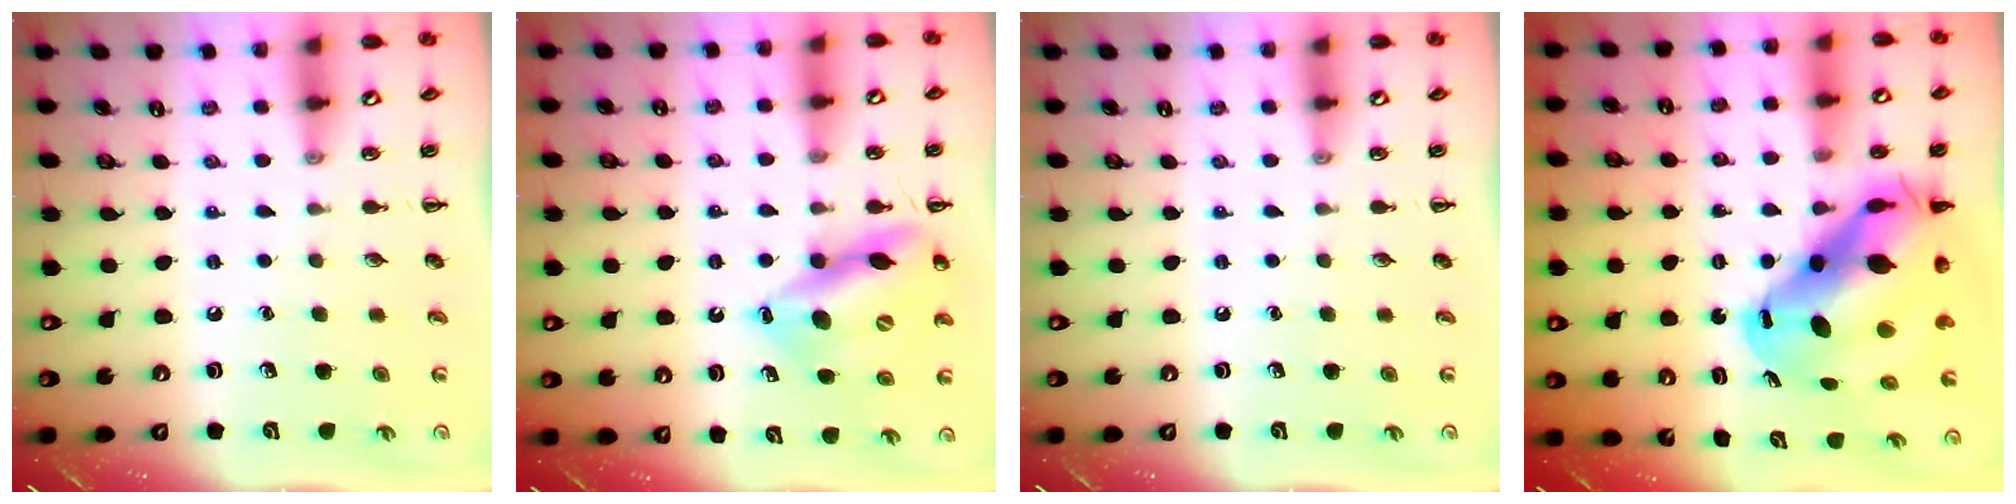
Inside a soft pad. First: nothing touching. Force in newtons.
{"total": 14.1, "press": 13.5, "slide": 3.9}
{"total": 0.0}
{"total": 17.3, "press": 16.7, "slide": 4.7}